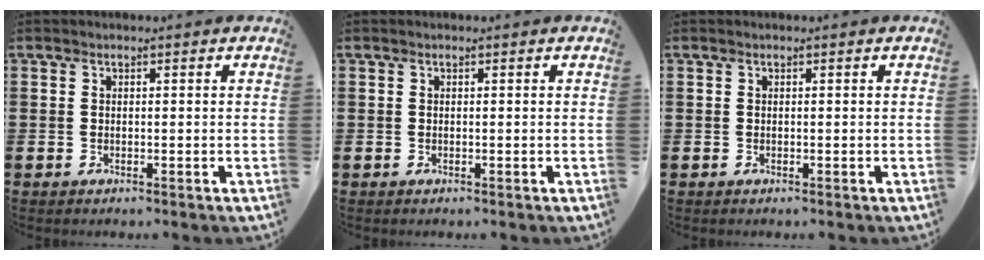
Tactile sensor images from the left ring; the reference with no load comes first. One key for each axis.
{"total": 0.0}
{"total": 0.0}